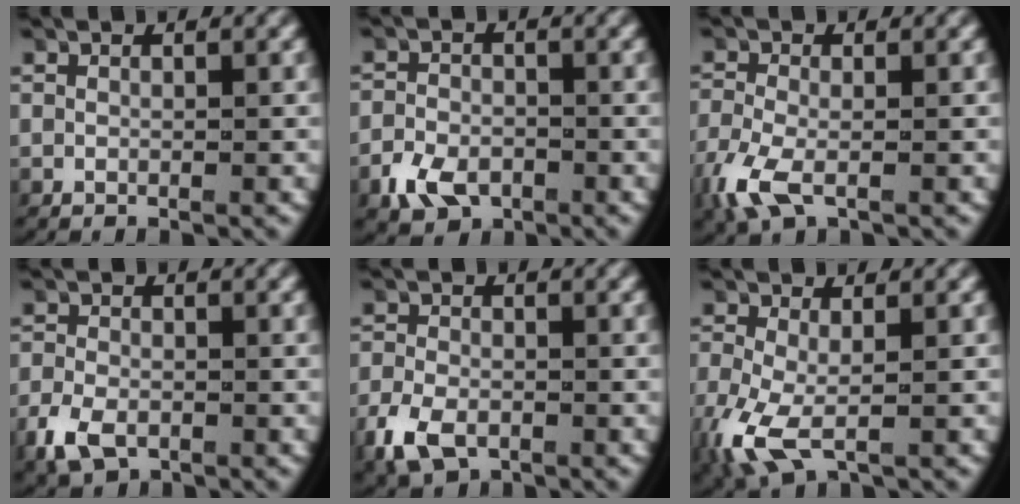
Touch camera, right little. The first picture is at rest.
{"total": 3.8, "force": [-2.4, 2.6, 1.4], "torque": [-0.031, -0.014, -0.039]}
{"total": 3.4, "force": [-1.8, 1.9, 2.1], "torque": [-0.068, -0.017, -0.025]}
{"total": 3.5, "force": [-2.1, 2.4, 1.6], "torque": [-0.048, -0.014, -0.030]}
{"total": 3.9, "force": [-2.3, 2.6, 1.8], "torque": [-0.051, -0.015, -0.034]}
{"total": 4.3, "force": [-1.7, 2.7, 2.9], "torque": [-0.096, -0.034, -0.014]}